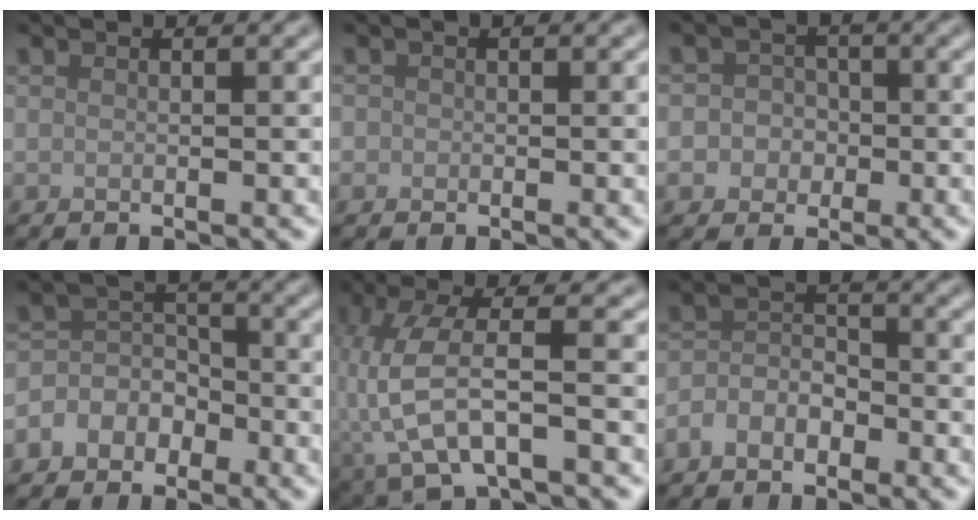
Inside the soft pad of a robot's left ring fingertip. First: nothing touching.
{"total": 0.7, "force": [-0.1, 0.7, 0.0], "torque": [0.007, -0.005, -0.002]}
{"total": 3.6, "force": [-0.7, 3.4, 0.7], "torque": [0.018, 0.012, -0.033]}
{"total": 4.8, "force": [-2.4, 4.0, 1.1], "torque": [0.007, 0.012, -0.067]}
{"total": 6.4, "force": [-2.0, 2.2, 5.7], "torque": [-0.138, -0.003, -0.042]}
{"total": 2.6, "force": [-1.7, 1.6, 1.3], "torque": [-0.024, 0.007, -0.036]}